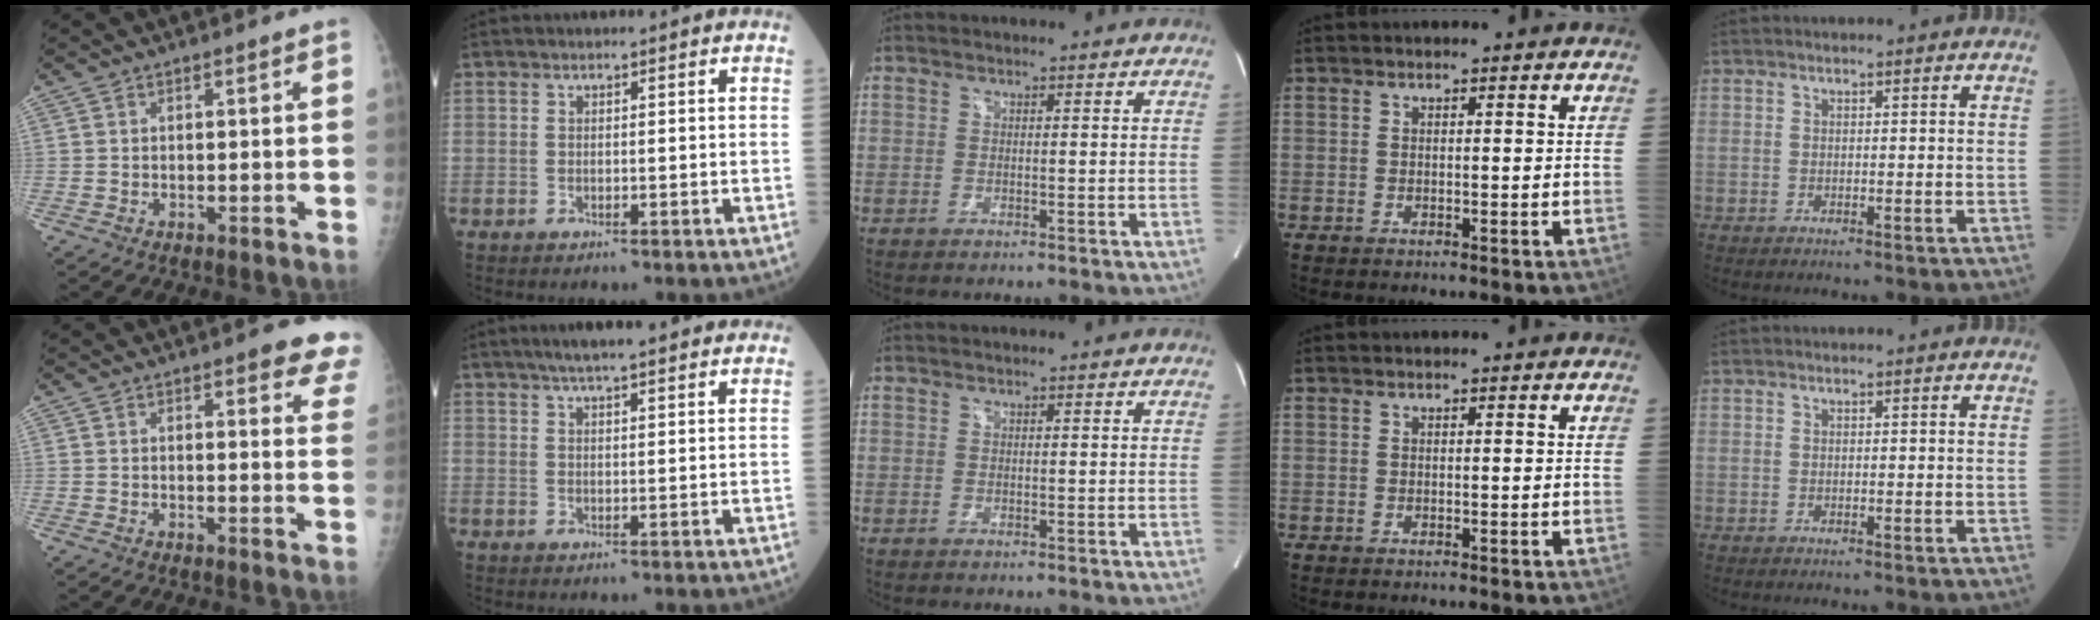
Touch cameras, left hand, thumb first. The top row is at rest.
{"thumb": {"total": 9.4, "force": [6.6, 2.9, 5.9], "torque": [-0.032, -0.027, 0.058]}, "index": {"total": 11.4, "force": [9.4, 1.4, 6.3], "torque": [-0.085, 0.029, 0.121]}}